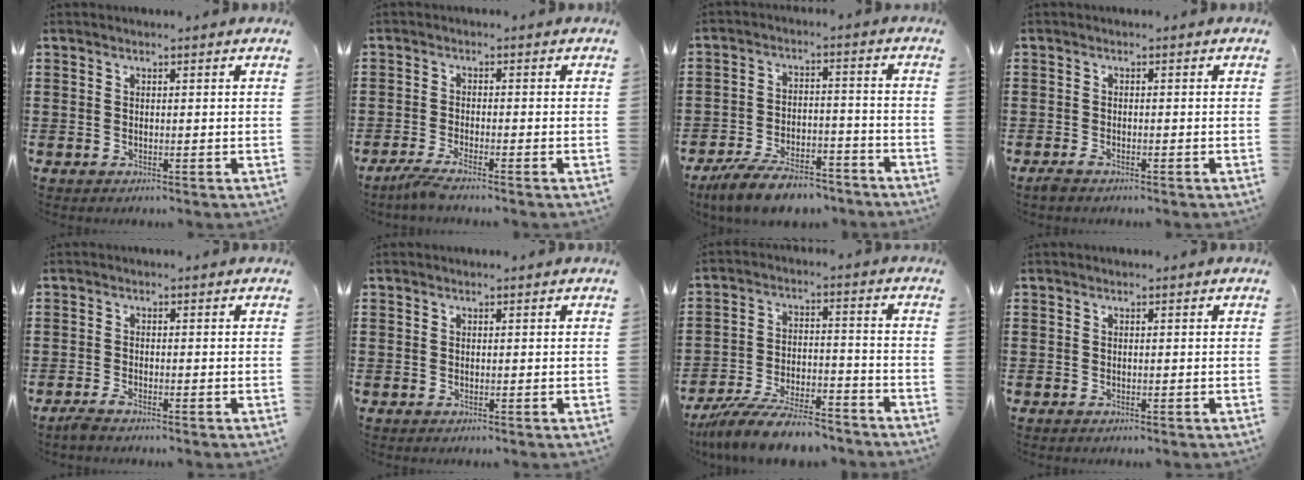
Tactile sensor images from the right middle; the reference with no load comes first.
{"total": 2.4, "force": [-1.9, -0.3, 1.3], "torque": [-0.037, -0.009, -0.041]}
{"total": 8.2, "force": [-7.3, 2.1, 3.1], "torque": [-0.057, 0.019, -0.139]}
{"total": 1.0, "force": [-0.9, 0.2, 0.5], "torque": [-0.021, -0.007, -0.018]}
{"total": 1.5, "force": [-1.2, 0.1, 0.8], "torque": [-0.024, -0.006, -0.024]}
{"total": 0.0}
{"total": 9.6, "force": [-8.7, 1.5, 3.7], "torque": [-0.068, 0.020, -0.167]}
{"total": 0.0}